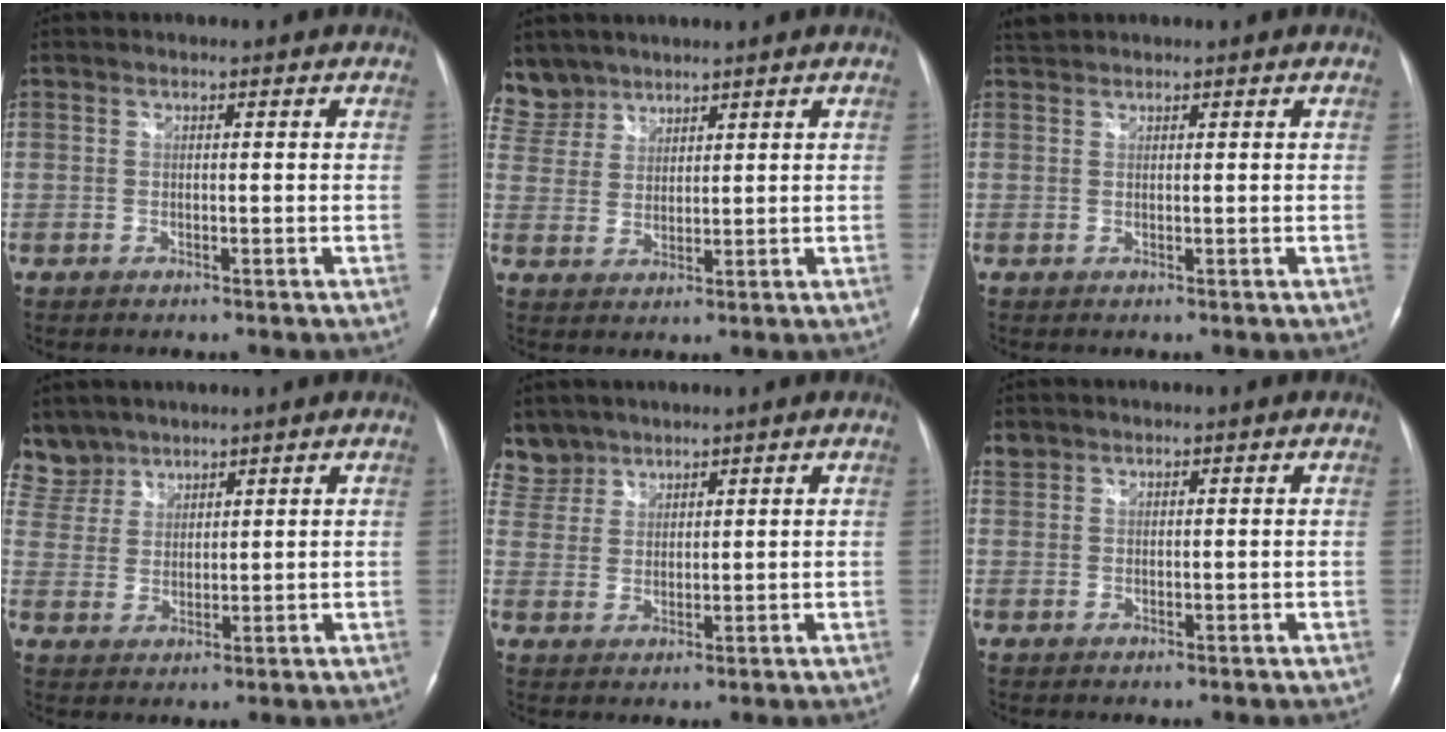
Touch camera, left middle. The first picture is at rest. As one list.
[{"total": 6.7, "force": [5.7, 3.5, -0.3], "torque": [0.006, 0.009, 0.121]}, {"total": 1.3, "force": [1.3, 0.1, 0.0], "torque": [-0.010, 0.013, 0.031]}, {"total": 7.2, "force": [6.1, 3.8, -0.2], "torque": [0.003, 0.010, 0.130]}, {"total": 5.8, "force": [4.9, 3.1, -0.4], "torque": [0.013, 0.008, 0.104]}, {"total": 1.6, "force": [1.3, 1.0, 0.0], "torque": [0.001, 0.012, 0.024]}]